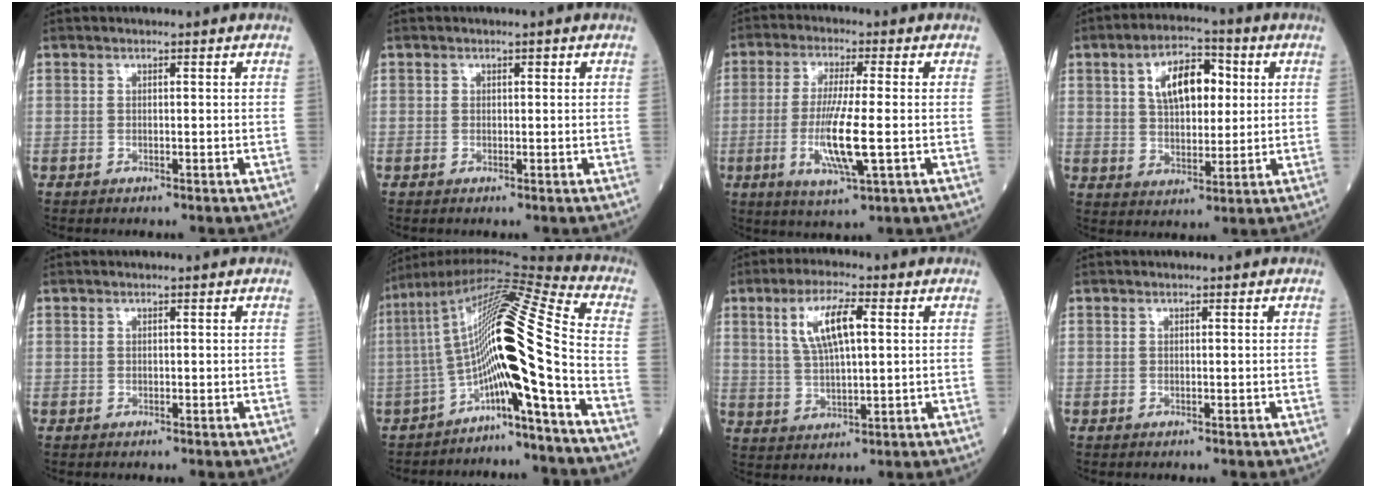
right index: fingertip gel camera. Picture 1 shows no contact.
{"total": 0.5, "force": [0.2, 0.4, 0.2], "torque": [0.001, 0.002, 0.002]}
{"total": 9.4, "force": [-1.8, 0.4, 9.2], "torque": [-0.184, -0.018, -0.035]}
{"total": 9.9, "force": [2.9, 5.0, 8.1], "torque": [-0.137, 0.021, 0.048]}
{"total": 0.0}
{"total": 16.2, "force": [-4.8, -0.8, 15.5], "torque": [-0.272, 0.047, -0.085]}
{"total": 8.3, "force": [2.6, 2.1, 7.6], "torque": [-0.150, 0.009, 0.053]}
{"total": 0.0}